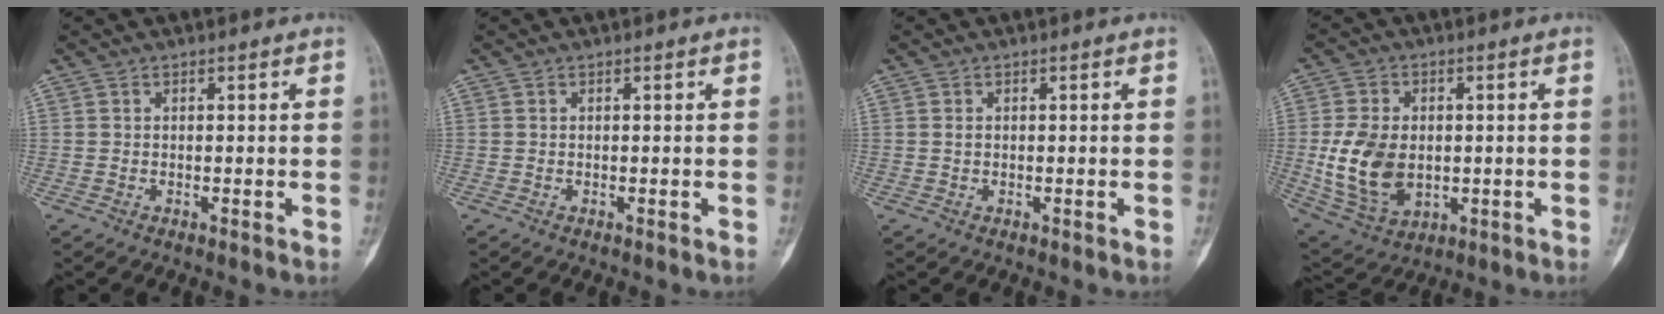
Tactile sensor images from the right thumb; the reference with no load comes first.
{"total": 0.0}
{"total": 0.6, "force": [0.2, 0.4, 0.5], "torque": [-0.009, 0.002, 0.004]}
{"total": 13.5, "force": [-0.7, 9.2, 9.8], "torque": [-0.175, -0.006, 0.007]}